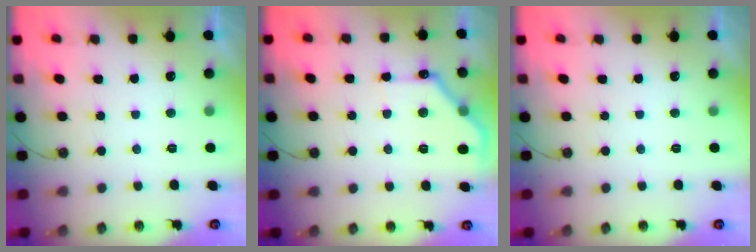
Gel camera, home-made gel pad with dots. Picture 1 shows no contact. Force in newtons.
{"total": 12.1, "press": 12.1, "slide": 0.7}
{"total": 0.0}